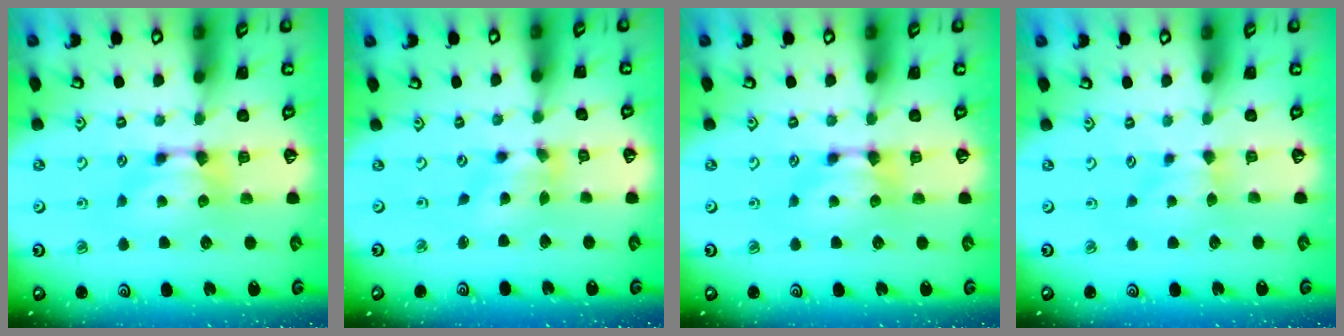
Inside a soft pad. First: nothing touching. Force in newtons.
{"total": 2.0, "press": 1.5, "slide": 1.3}
{"total": 0.0}
{"total": 1.8, "press": 1.6, "slide": 0.7}